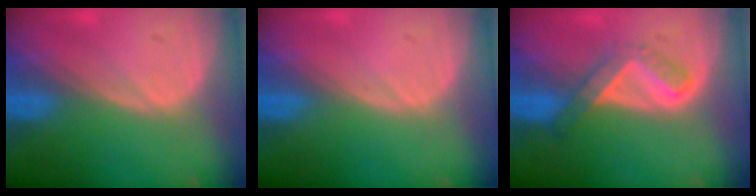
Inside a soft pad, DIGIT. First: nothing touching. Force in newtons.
{"total": 0.0}
{"total": 5.2, "press": 4.5, "slide": 2.6}